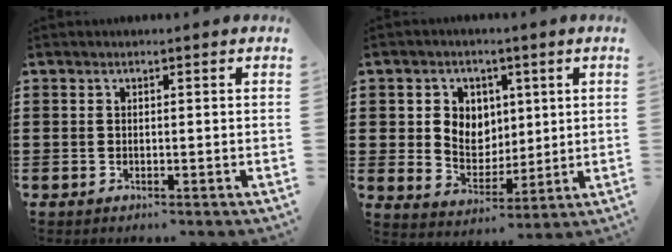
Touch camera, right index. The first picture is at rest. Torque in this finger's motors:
{"motor_torque": [1.24, 0.84, 0.22, 0.07]}